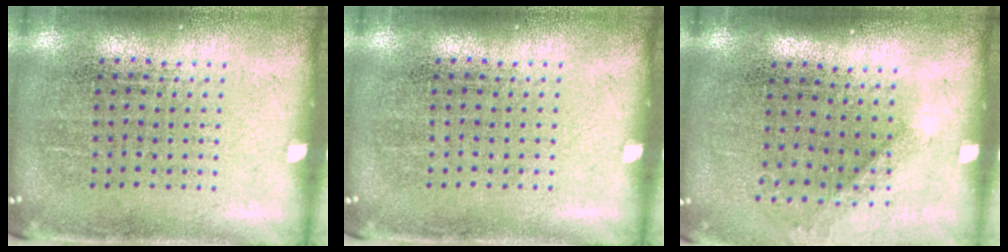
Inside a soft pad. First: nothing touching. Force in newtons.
{"total": 0.0}
{"total": 1.0, "press": 0.7, "slide": 0.7}